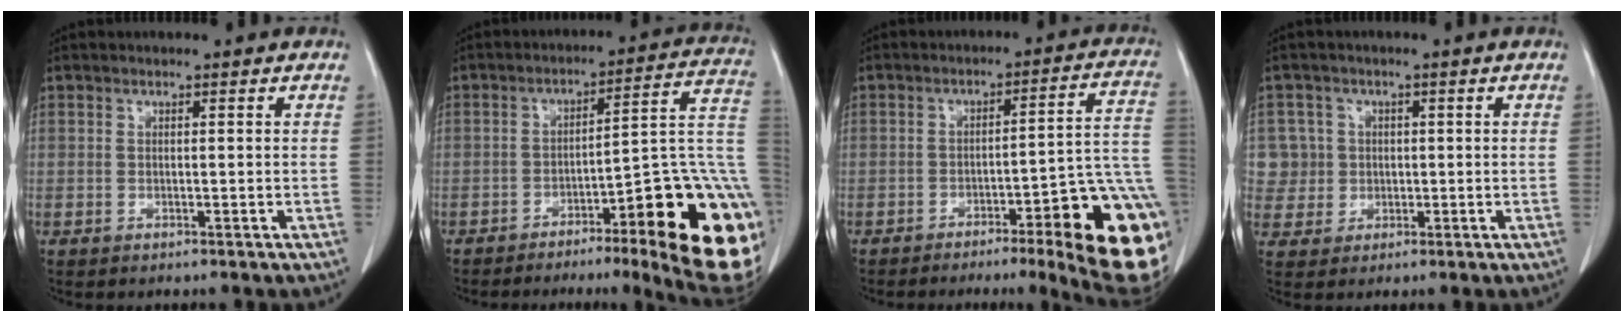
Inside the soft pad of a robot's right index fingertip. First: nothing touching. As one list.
[{"total": 24.4, "force": [-9.0, 3.7, 22.3], "torque": [-0.193, 0.019, -0.125]}, {"total": 20.9, "force": [-8.9, 2.8, 18.7], "torque": [-0.137, 0.016, -0.116]}, {"total": 5.5, "force": [0.6, 5.4, -0.4], "torque": [0.018, 0.019, 0.016]}]